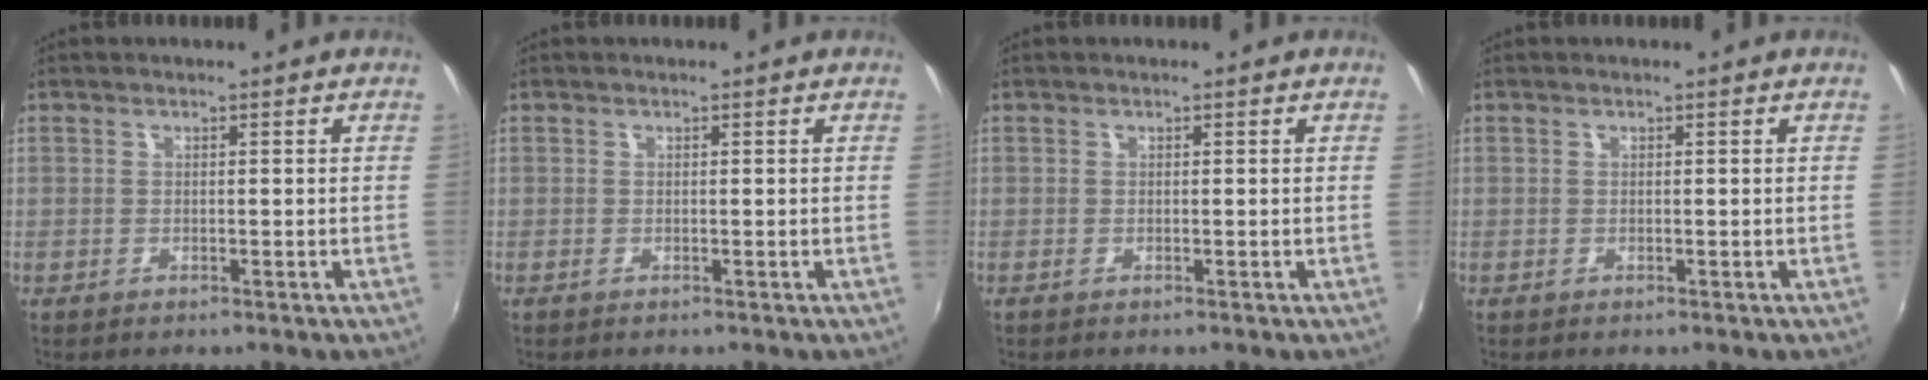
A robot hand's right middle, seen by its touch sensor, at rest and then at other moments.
{"total": 0.0}
{"total": 0.0}
{"total": 0.0}